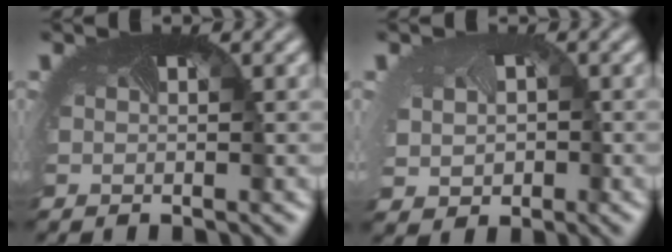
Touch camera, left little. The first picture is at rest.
{"total": 3.0, "force": [-0.3, 2.7, 1.4], "torque": [-0.040, -0.015, 0.000]}